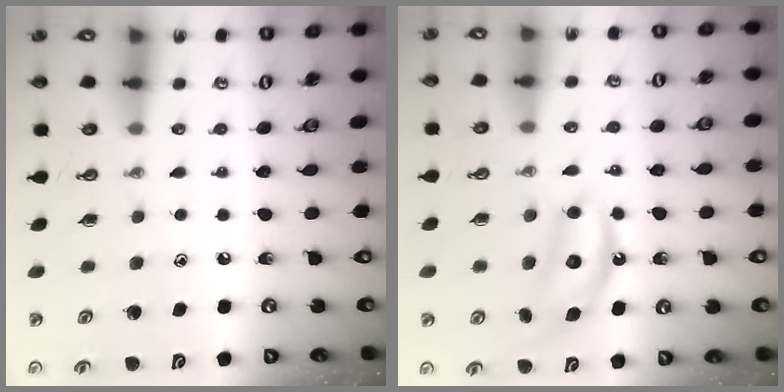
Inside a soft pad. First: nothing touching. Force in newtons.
{"total": 6.9, "press": 6.9, "slide": 0.8}